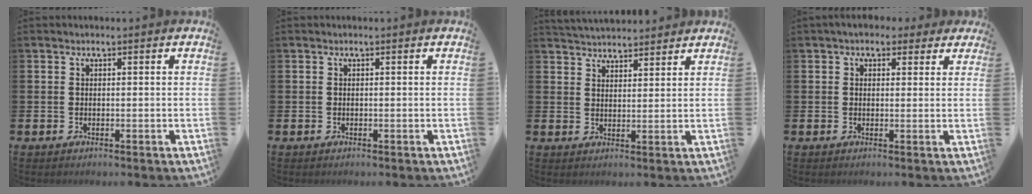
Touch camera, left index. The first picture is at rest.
{"total": 0.0}
{"total": 4.1, "force": [4.0, 0.6, -0.3], "torque": [0.001, -0.022, 0.074]}
{"total": 3.4, "force": [2.7, 1.8, 0.8], "torque": [-0.007, -0.006, 0.045]}